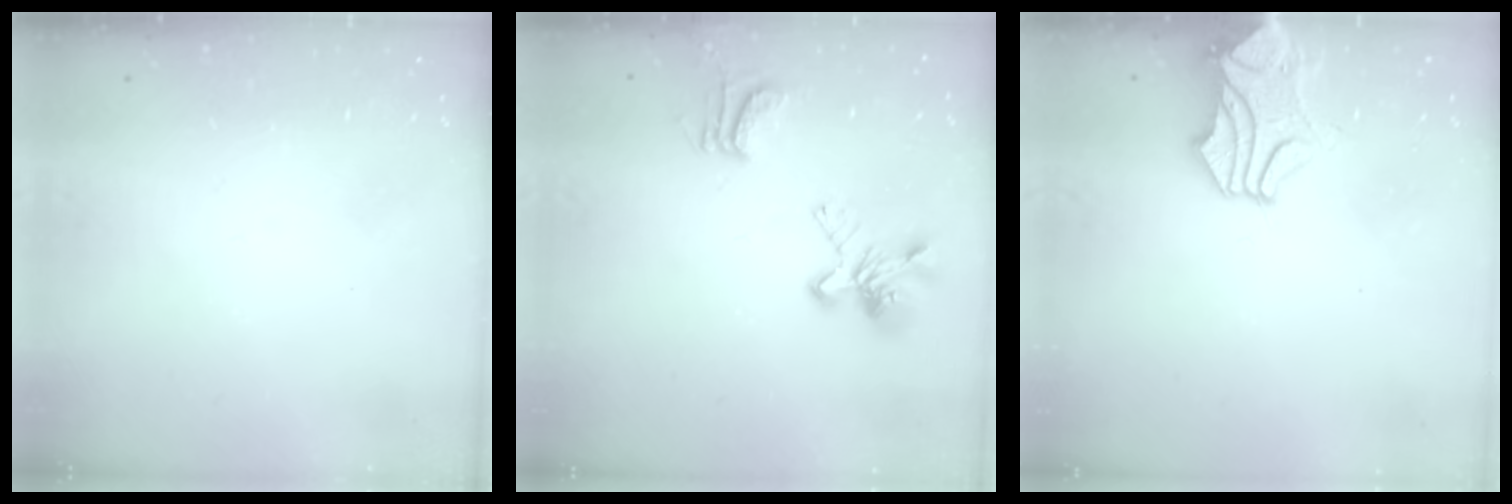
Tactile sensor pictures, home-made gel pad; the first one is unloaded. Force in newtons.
{"total": 5.8, "press": 5.6, "slide": 1.7}
{"total": 1.6, "press": 1.1, "slide": 1.2}